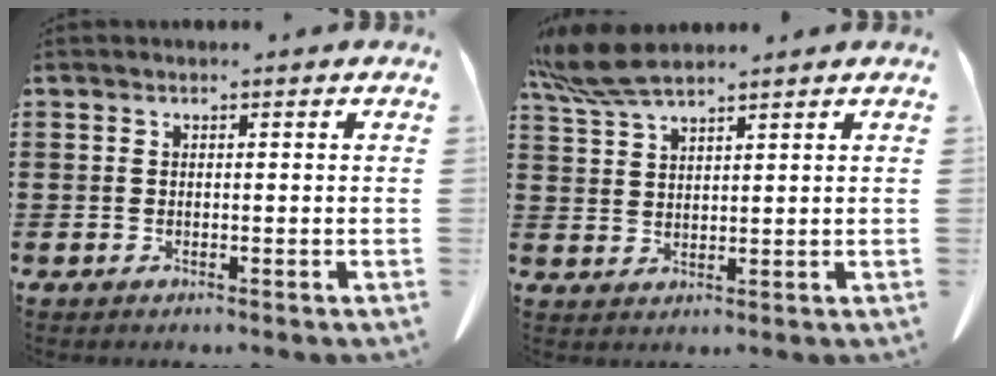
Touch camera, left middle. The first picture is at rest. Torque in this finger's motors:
{"motor_torque": [1.20, 0.81, 0.16, 0.06]}